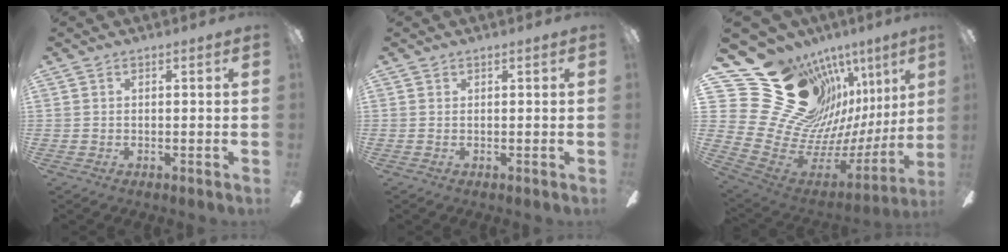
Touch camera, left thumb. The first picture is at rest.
{"total": 0.0}
{"total": 26.7, "force": [15.5, 17.0, 13.6], "torque": [-0.224, -0.148, 0.341]}